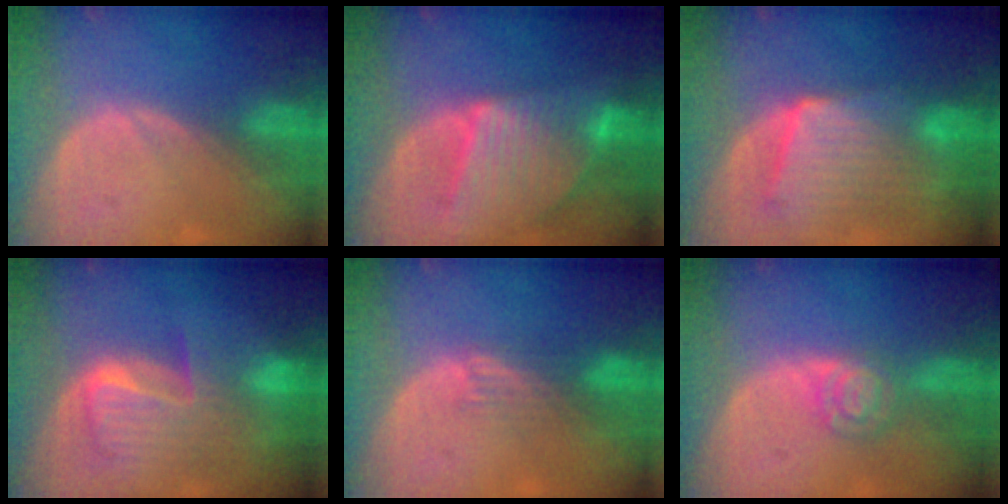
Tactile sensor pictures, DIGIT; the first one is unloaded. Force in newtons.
{"total": 9.4, "press": 8.1, "slide": 4.7}
{"total": 10.1, "press": 9.0, "slide": 4.5}
{"total": 9.8, "press": 8.4, "slide": 5.0}
{"total": 3.9, "press": 3.1, "slide": 2.3}
{"total": 5.1, "press": 4.5, "slide": 2.6}